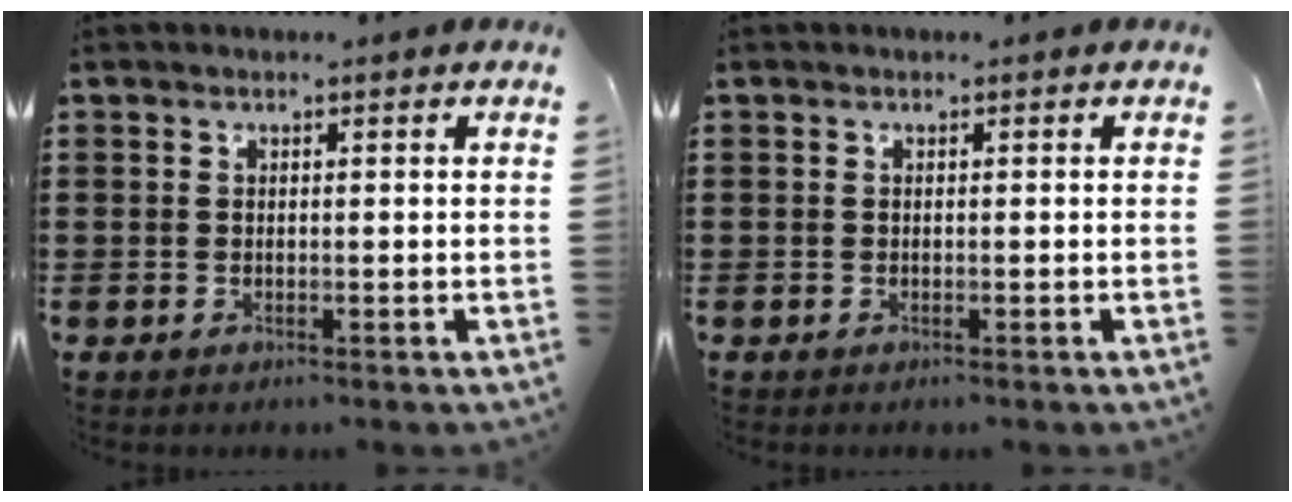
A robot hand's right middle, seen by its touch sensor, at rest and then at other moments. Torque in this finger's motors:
{"motor_torque": [0.40, -0.19, 0.04, 0.06]}